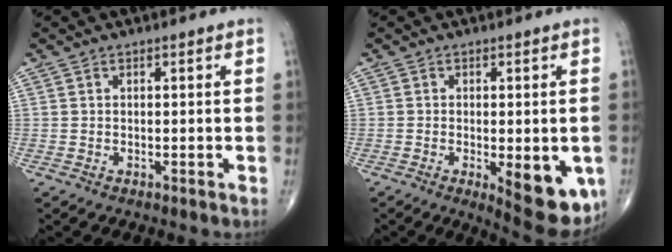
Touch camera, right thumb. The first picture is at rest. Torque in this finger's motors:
{"motor_torque": [0.69, 1.75, 0.45, -0.56, 0.25]}